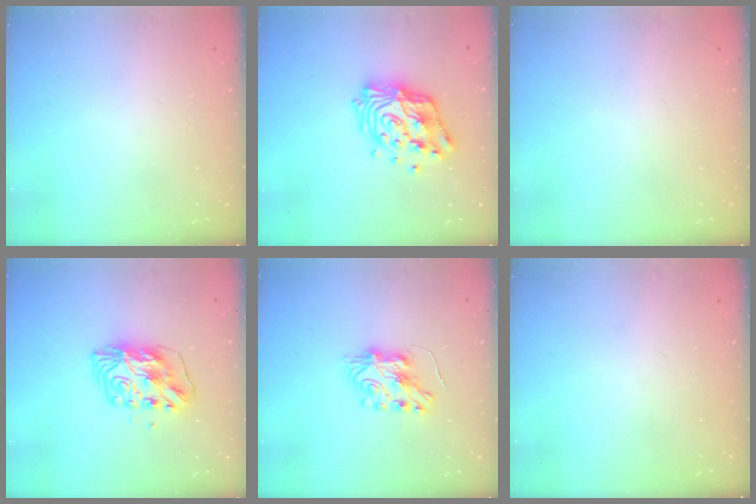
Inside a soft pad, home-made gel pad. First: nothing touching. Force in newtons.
{"total": 15.7, "press": 15.7, "slide": 1.4}
{"total": 0.0}
{"total": 10.3, "press": 10.3, "slide": 0.8}
{"total": 7.3, "press": 7.2, "slide": 0.6}
{"total": 0.0}